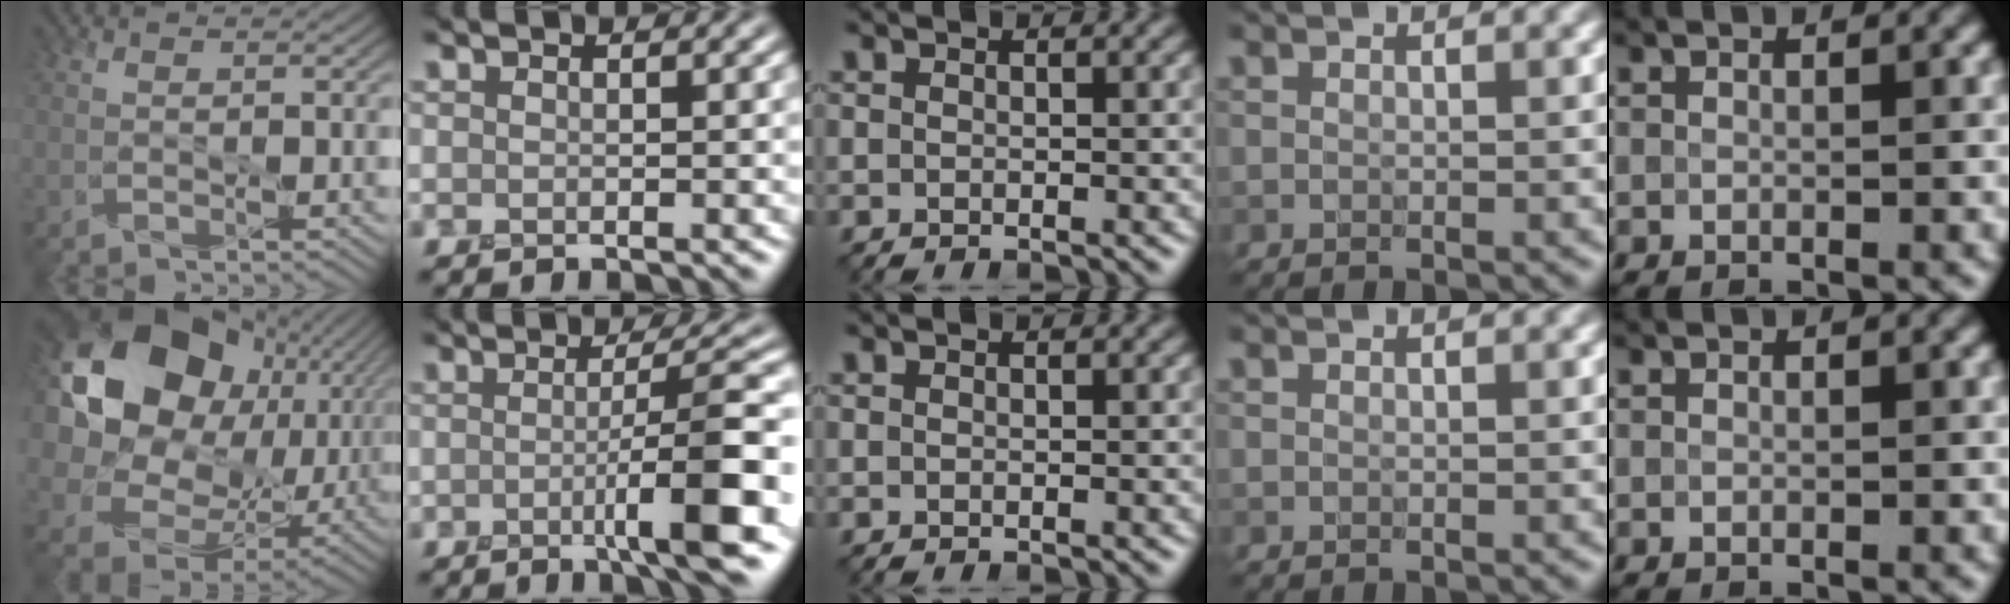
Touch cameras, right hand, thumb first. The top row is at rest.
{"thumb": {"total": 22.0, "force": [6.2, 17.5, 11.9], "torque": [-0.300, 0.012, 0.133]}, "index": {"total": 6.9, "force": [-1.5, 0.9, 6.7], "torque": [-0.096, 0.006, -0.033]}}